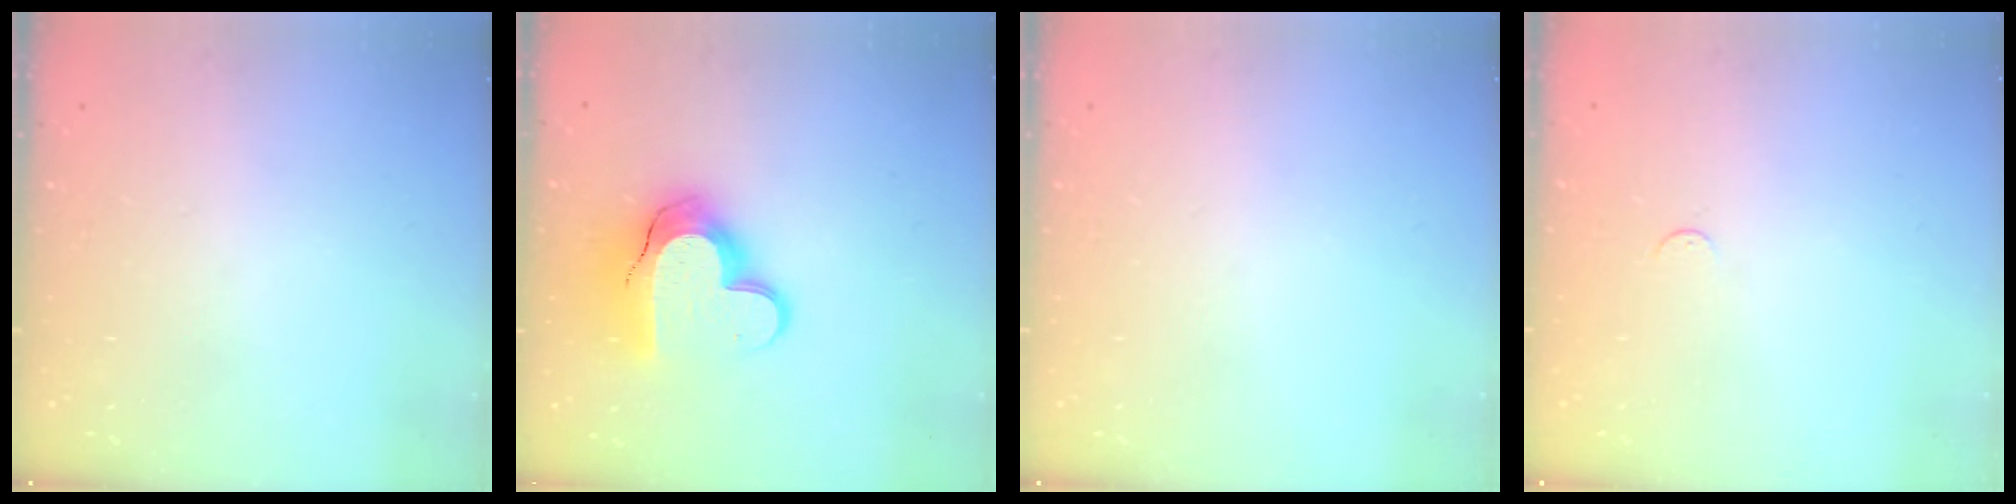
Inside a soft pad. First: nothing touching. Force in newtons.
{"total": 16.0, "press": 16.0, "slide": 1.0}
{"total": 0.0}
{"total": 2.7, "press": 2.7, "slide": 0.4}